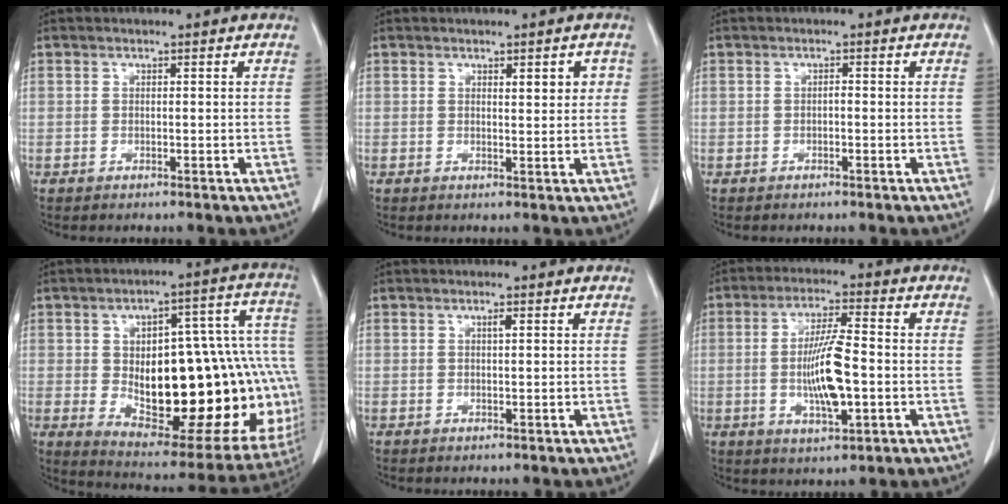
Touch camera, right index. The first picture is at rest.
{"total": 2.8, "force": [1.1, 0.9, 2.4], "torque": [-0.031, 0.001, 0.016]}
{"total": 0.5, "force": [-0.2, 0.2, 0.4], "torque": [-0.008, 0.003, -0.004]}
{"total": 32.0, "force": [-3.4, 12.0, 29.5], "torque": [-0.343, 0.040, -0.016]}
{"total": 0.7, "force": [0.3, 0.1, 0.7], "torque": [-0.015, 0.001, 0.005]}
{"total": 9.5, "force": [-1.3, 1.7, 9.2], "torque": [-0.173, -0.001, -0.021]}